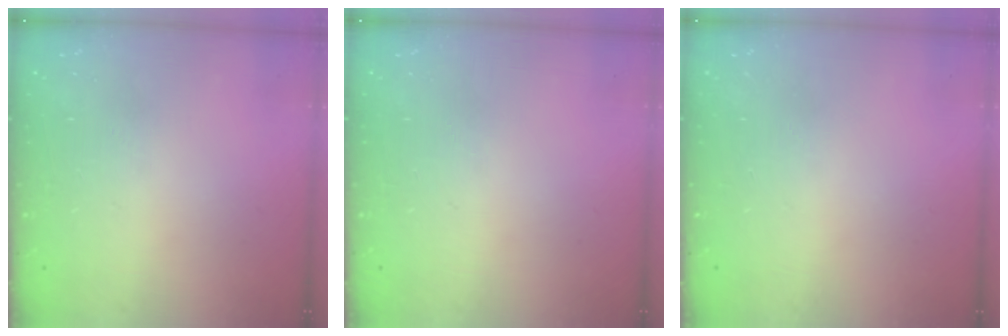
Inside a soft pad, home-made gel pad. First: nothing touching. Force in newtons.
{"total": 0.0}
{"total": 0.0}